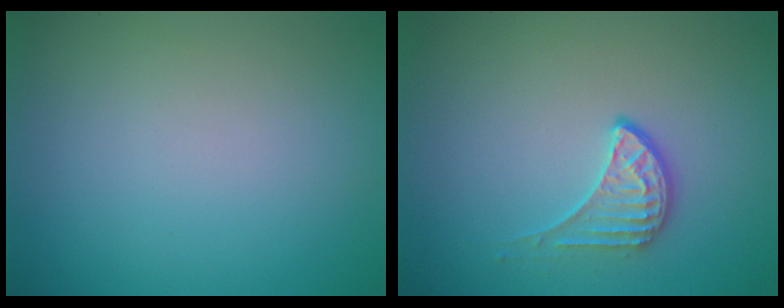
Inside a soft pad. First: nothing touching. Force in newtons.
{"total": 2.0, "press": 1.5, "slide": 1.3}